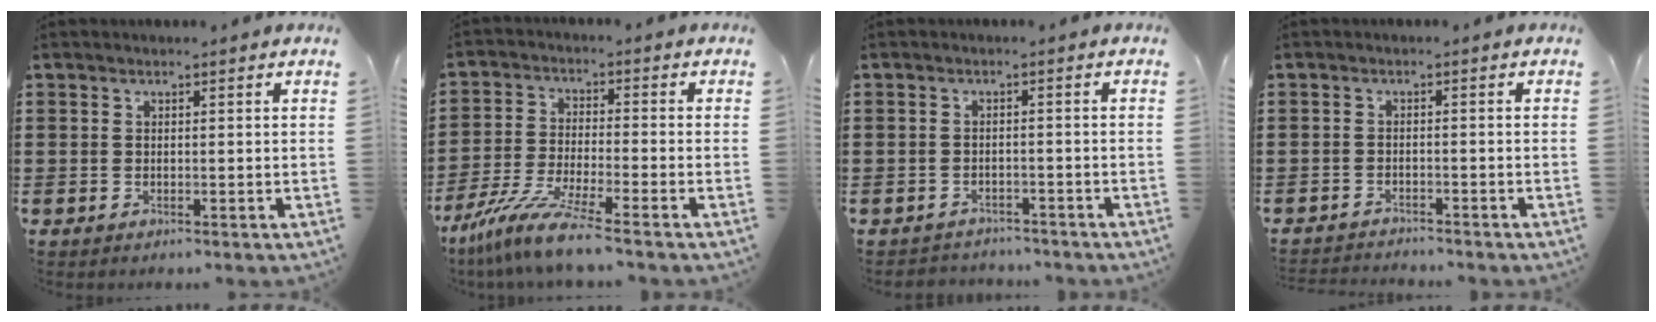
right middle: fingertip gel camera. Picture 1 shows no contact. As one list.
[{"total": 8.0, "force": [-6.8, -0.3, 4.3], "torque": [-0.098, -0.013, -0.135]}, {"total": 2.0, "force": [-1.9, 0.4, -0.3], "torque": [-0.003, 0.002, -0.044]}, {"total": 1.7, "force": [-1.7, 0.0, 0.0], "torque": [-0.005, 0.001, -0.035]}]